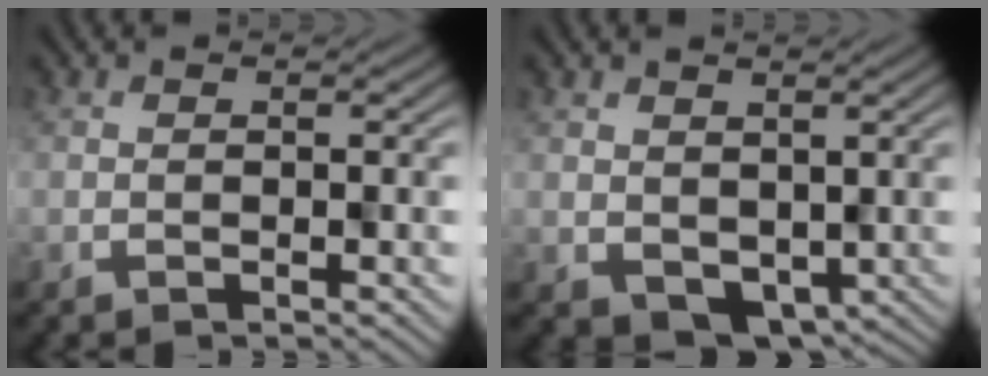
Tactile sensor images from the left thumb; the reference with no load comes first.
{"total": 4.6, "force": [-0.7, 3.6, 2.7], "torque": [-0.043, -0.026, 0.008]}